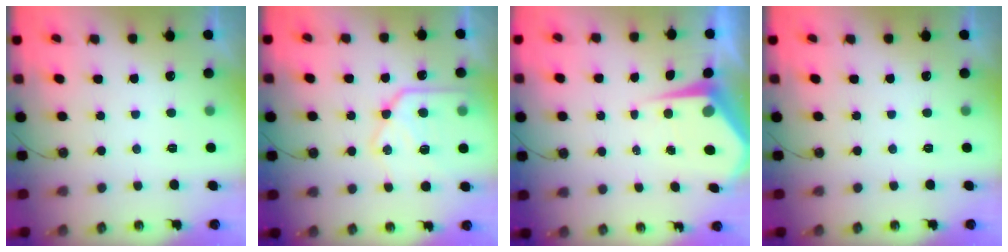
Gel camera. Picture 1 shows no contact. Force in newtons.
{"total": 18.0, "press": 17.9, "slide": 1.9}
{"total": 6.6, "press": 6.6, "slide": 0.5}
{"total": 0.0}